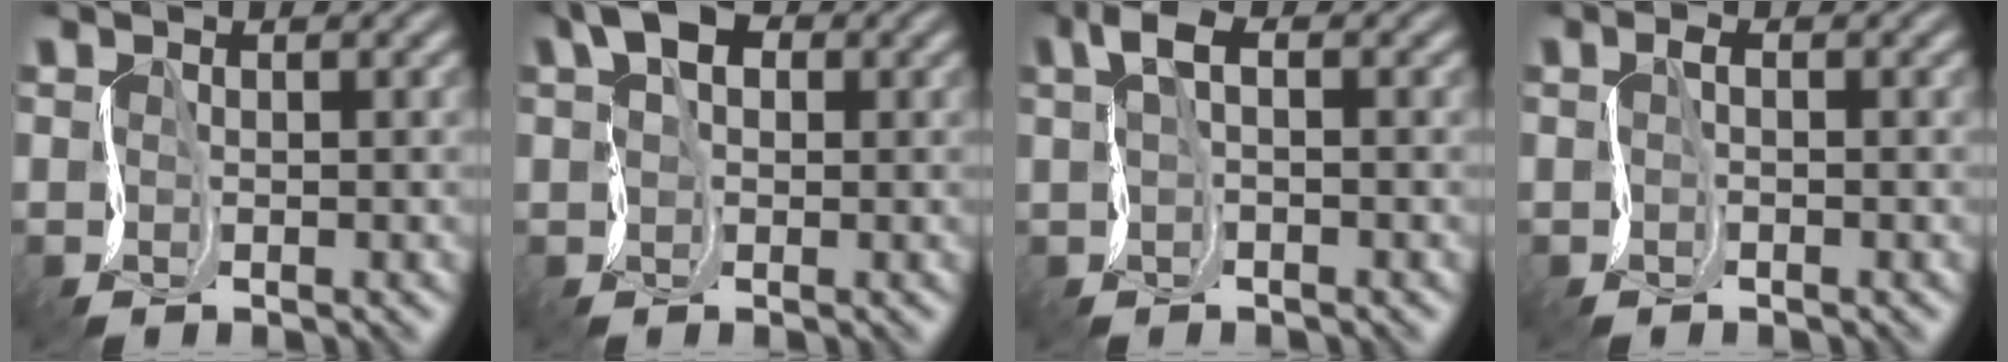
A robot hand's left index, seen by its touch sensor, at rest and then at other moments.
{"total": 5.2, "force": [1.4, 3.4, 3.7], "torque": [-0.078, 0.019, 0.009]}
{"total": 3.0, "force": [0.1, 1.5, 2.6], "torque": [-0.063, 0.003, -0.002]}
{"total": 1.0, "force": [-0.6, 0.4, 0.8], "torque": [-0.015, -0.001, -0.014]}